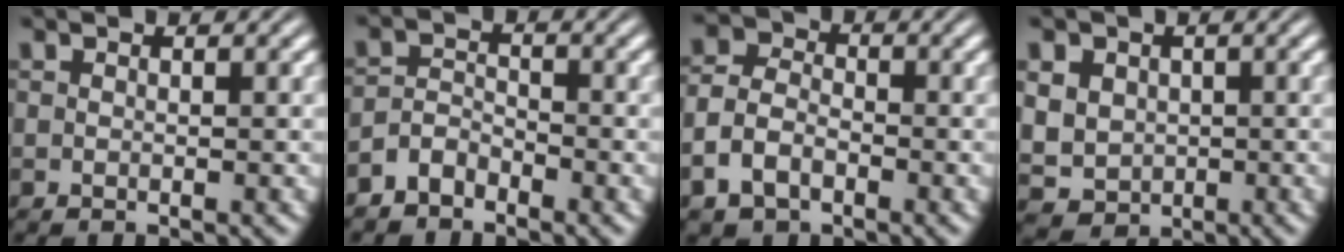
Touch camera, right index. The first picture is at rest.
{"total": 3.0, "force": [-2.4, 1.5, 0.8], "torque": [-0.001, -0.012, -0.038]}
{"total": 3.9, "force": [-1.7, 3.1, 1.8], "torque": [-0.036, -0.017, -0.024]}
{"total": 6.0, "force": [-0.7, 5.5, 2.3], "torque": [-0.059, -0.039, 0.005]}